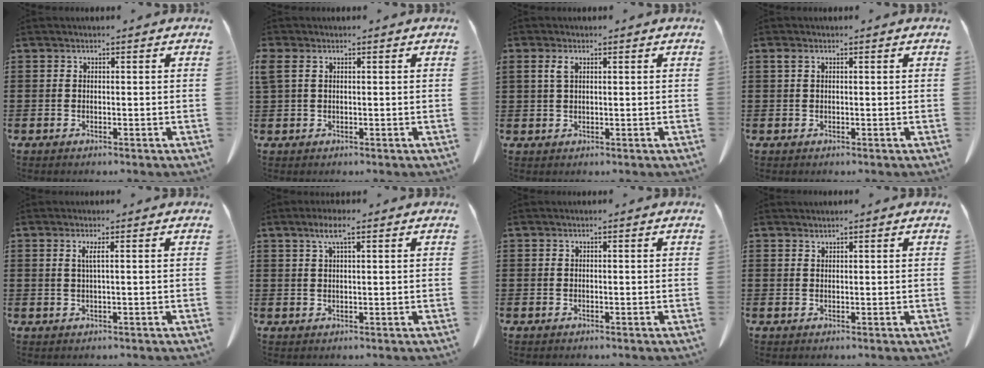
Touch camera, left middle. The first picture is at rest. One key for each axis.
{"total": 1.5, "fx": 0.6, "fy": 0.7, "fz": 1.2, "tx": -0.036, "ty": 0.000, "tz": 0.008}
{"total": 2.1, "fx": 0.9, "fy": 0.9, "fz": 1.7, "tx": -0.039, "ty": 0.004, "tz": 0.016}
{"total": 1.0, "fx": 0.3, "fy": 0.4, "fz": 0.9, "tx": -0.020, "ty": 0.002, "tz": 0.006}
{"total": 1.6, "fx": 0.4, "fy": -0.2, "fz": 1.6, "tx": -0.032, "ty": -0.004, "tz": 0.006}
{"total": 3.3, "fx": 1.7, "fy": 0.6, "fz": 2.7, "tx": -0.057, "ty": 0.004, "tz": 0.029}
{"total": 0.0}
{"total": 0.8, "fx": 0.8, "fy": 0.0, "fz": 0.0, "tx": -0.002, "ty": -0.003, "tz": 0.016}